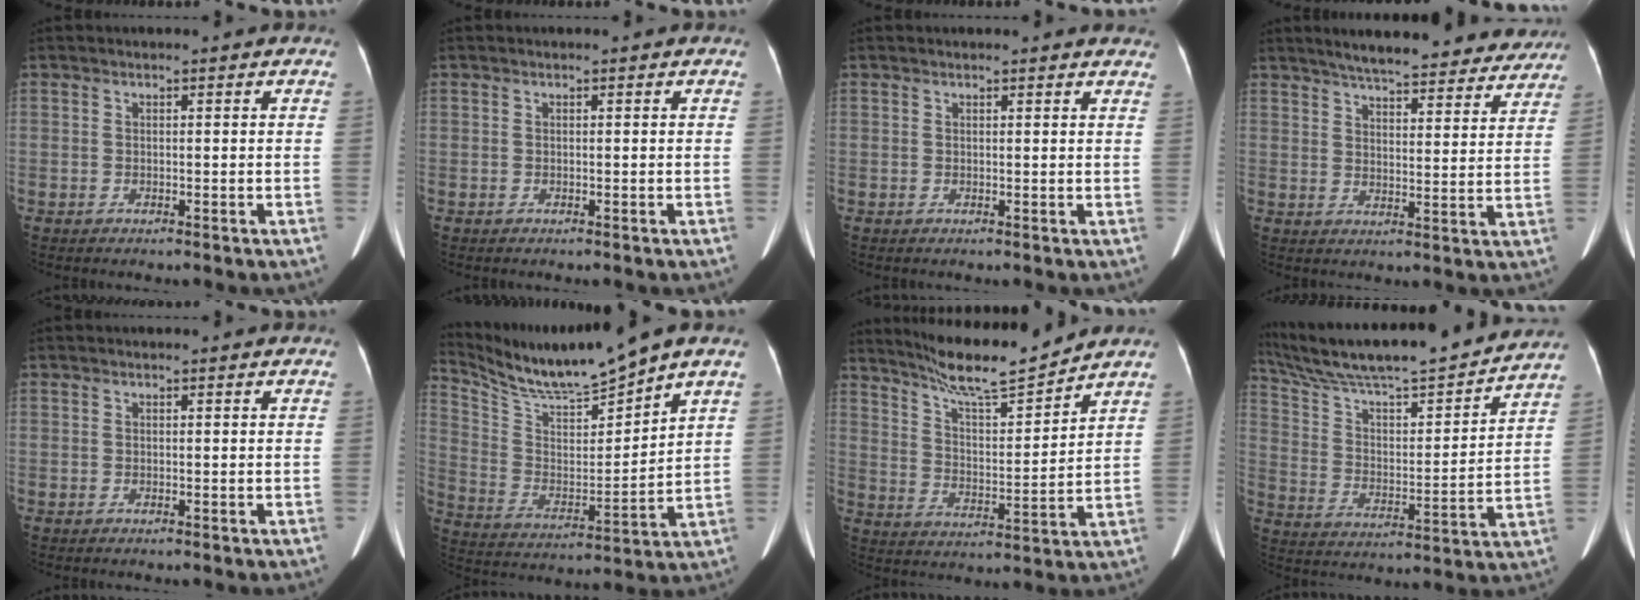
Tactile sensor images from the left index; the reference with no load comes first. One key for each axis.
{"total": 0.0}
{"total": 6.0, "fx": 5.7, "fy": 1.0, "fz": 1.3, "tx": -0.004, "ty": 0.007, "tz": 0.042}
{"total": 22.0, "fx": 19.5, "fy": 4.6, "fz": 9.2, "tx": -0.127, "ty": 0.001, "tz": 0.242}
{"total": 0.0}
{"total": 12.2, "fx": 11.2, "fy": -1.4, "fz": 4.5, "tx": -0.096, "ty": -0.001, "tz": 0.223}
{"total": 12.0, "fx": 11.1, "fy": -0.2, "fz": 4.6, "tx": -0.088, "ty": -0.005, "tz": 0.192}
{"total": 24.3, "fx": 21.4, "fy": 2.0, "fz": 11.3, "tx": -0.201, "ty": 0.006, "tz": 0.330}